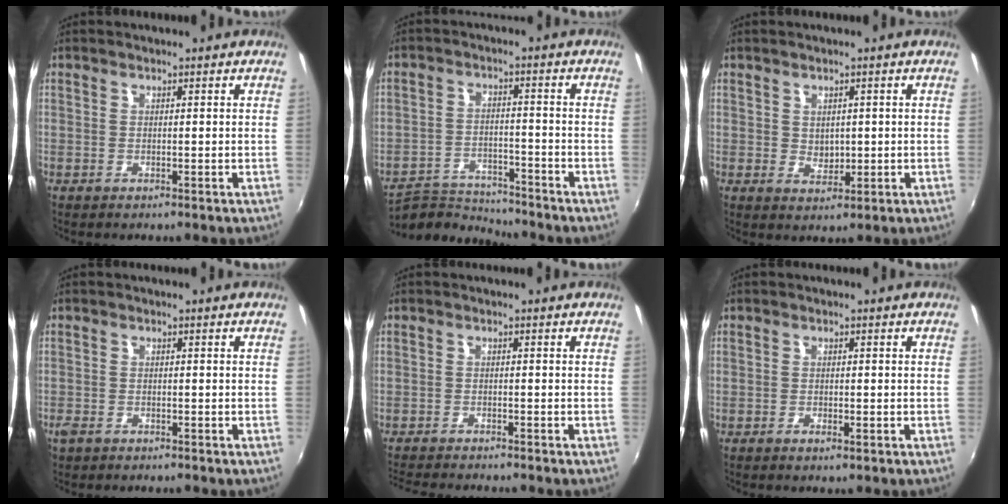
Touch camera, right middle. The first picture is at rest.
{"total": 8.3, "force": [-8.2, 1.6, 0.6], "torque": [-0.033, 0.009, -0.141]}
{"total": 2.7, "force": [0.3, 2.2, 1.5], "torque": [-0.021, -0.001, 0.009]}
{"total": 2.5, "force": [-1.9, 1.2, 1.0], "torque": [-0.028, -0.006, -0.034]}
{"total": 7.1, "force": [-6.5, 0.4, 2.7], "torque": [-0.066, -0.018, -0.105]}
{"total": 1.7, "force": [-1.0, 0.5, 1.2], "torque": [-0.024, -0.002, -0.018]}